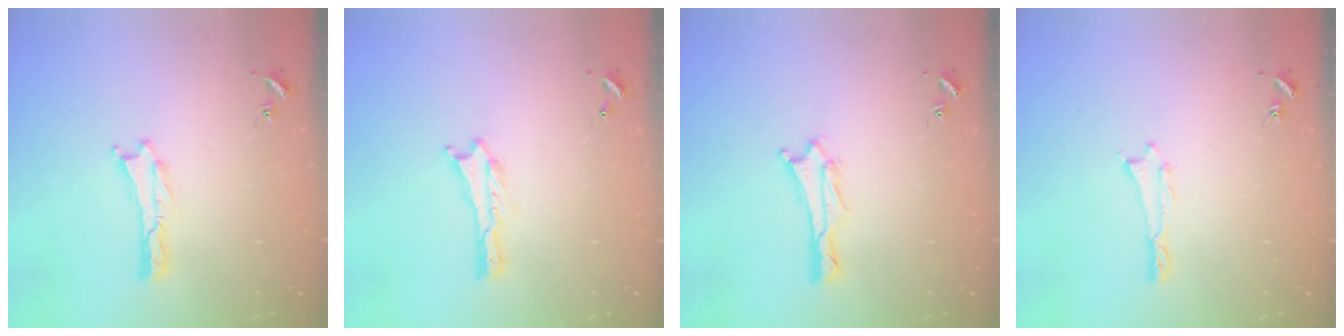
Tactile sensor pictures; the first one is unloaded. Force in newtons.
{"total": 0.0}
{"total": 1.9, "press": 1.9, "slide": 0.1}
{"total": 0.0}